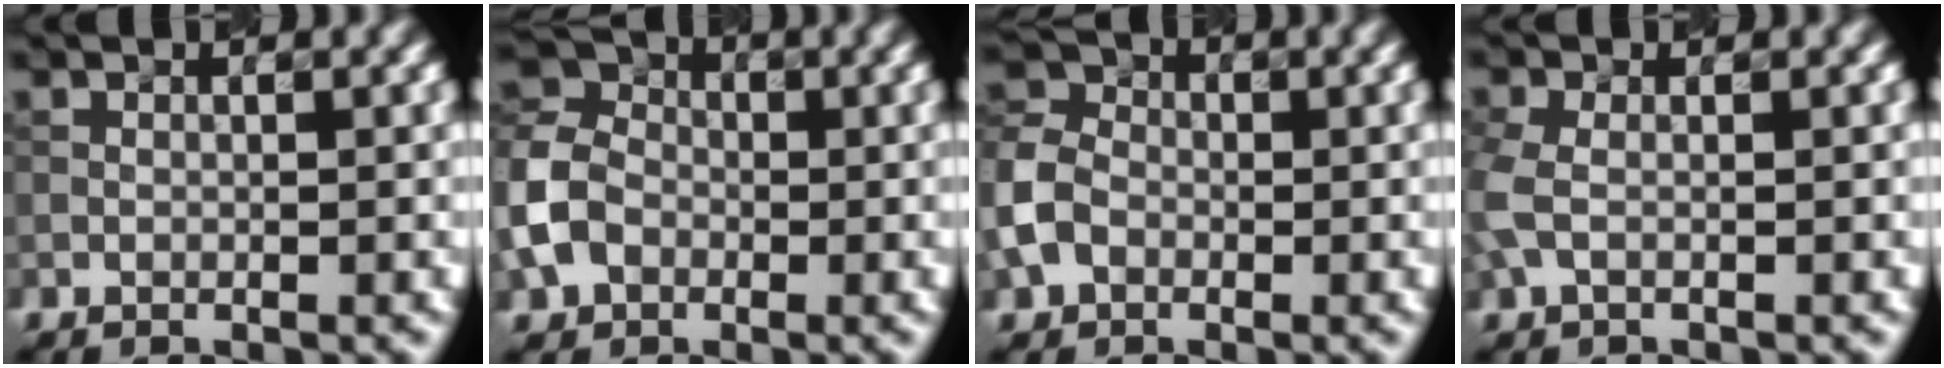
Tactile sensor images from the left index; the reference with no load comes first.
{"total": 6.0, "force": [-1.9, 4.7, 3.2], "torque": [-0.076, 0.009, -0.056]}
{"total": 4.8, "force": [-1.4, 3.8, 2.5], "torque": [-0.060, 0.012, -0.042]}
{"total": 2.7, "force": [-0.1, 1.7, 2.1], "torque": [-0.069, 0.004, -0.010]}